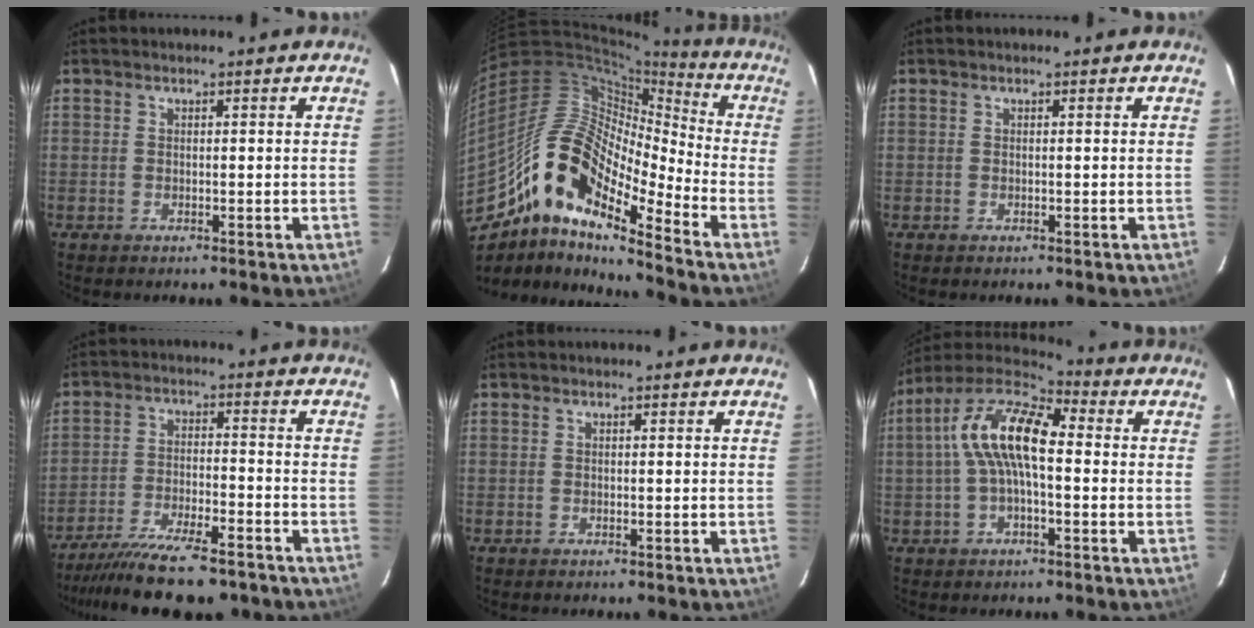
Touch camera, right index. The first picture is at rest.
{"total": 17.0, "force": [-11.8, 4.9, 11.2], "torque": [-0.180, -0.001, -0.239]}
{"total": 0.0}
{"total": 15.5, "force": [-13.1, 3.3, 7.5], "torque": [-0.157, -0.023, -0.210]}
{"total": 0.0}
{"total": 13.0, "force": [0.6, 5.4, 11.8], "torque": [-0.229, 0.026, -0.001]}